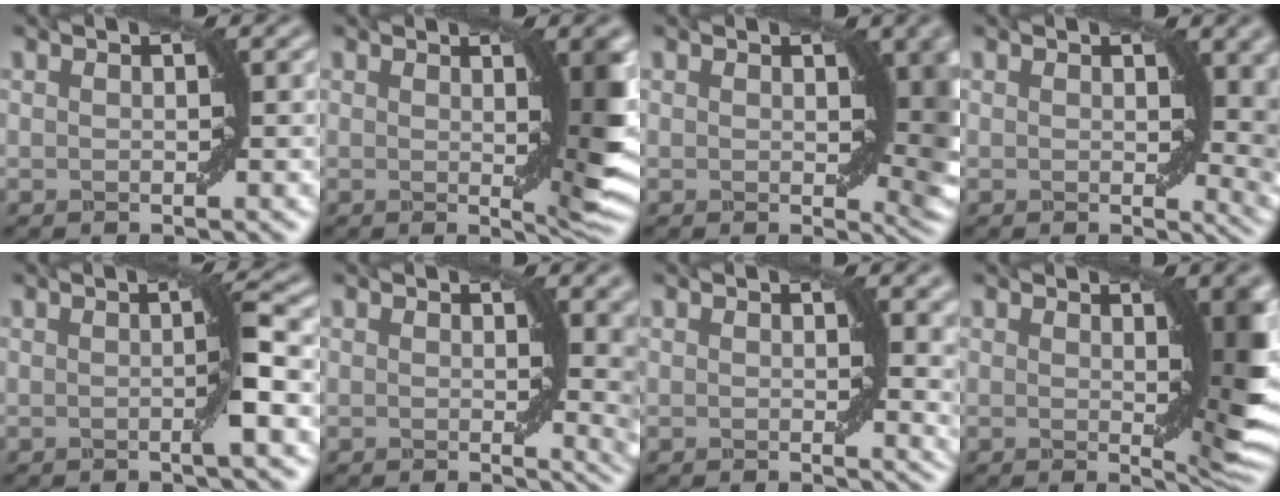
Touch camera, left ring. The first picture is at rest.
{"total": 5.7, "force": [0.8, 1.1, 5.6], "torque": [-0.063, -0.009, 0.016]}
{"total": 5.7, "force": [1.1, 2.9, 4.8], "torque": [-0.046, -0.008, 0.020]}
{"total": 5.4, "force": [1.3, 2.7, 4.6], "torque": [-0.041, -0.010, 0.025]}
{"total": 2.8, "force": [-0.2, 0.1, 2.8], "torque": [-0.044, -0.002, -0.006]}
{"total": 6.9, "force": [1.2, 2.9, 6.1], "torque": [-0.032, -0.003, 0.019]}
{"total": 4.1, "force": [1.3, 1.5, 3.6], "torque": [-0.033, -0.009, 0.023]}
{"total": 6.3, "force": [1.1, 1.3, 6.0], "torque": [-0.071, -0.008, 0.019]}